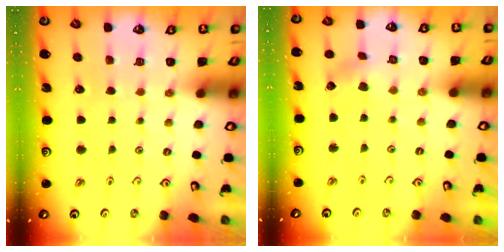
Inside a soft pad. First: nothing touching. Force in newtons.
{"total": 2.0, "press": 1.9, "slide": 0.6}